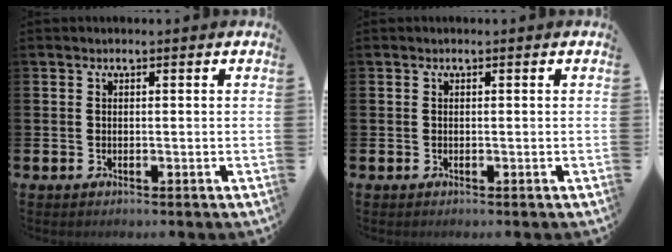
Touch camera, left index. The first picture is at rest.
{"total": 0.0}